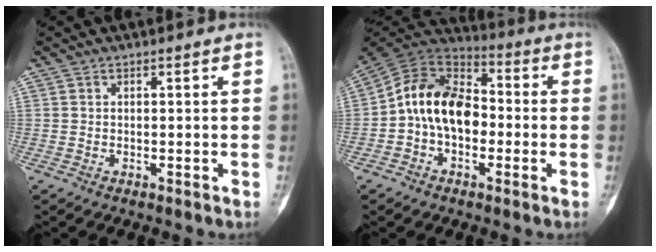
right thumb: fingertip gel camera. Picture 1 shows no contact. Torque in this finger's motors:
{"motor_torque": [-0.81, 1.24, 1.33, -0.27, 0.03]}